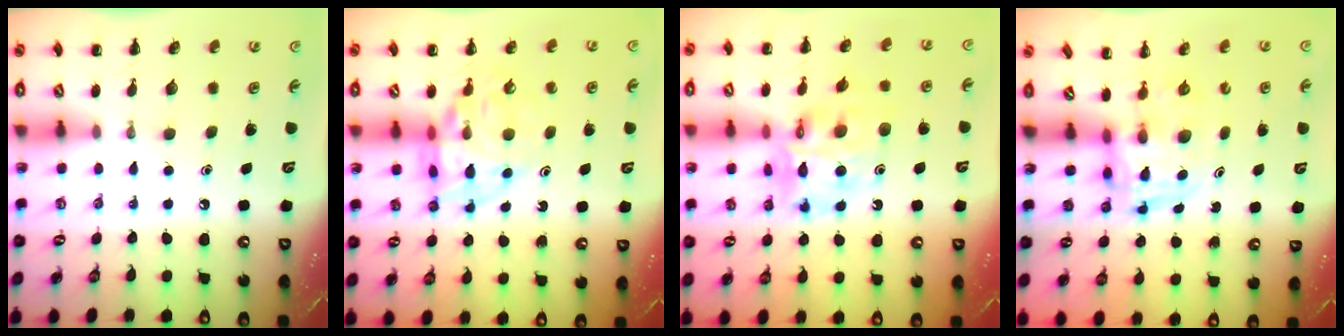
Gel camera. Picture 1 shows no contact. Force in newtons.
{"total": 13.3, "press": 13.0, "slide": 2.9}
{"total": 12.0, "press": 11.6, "slide": 3.2}
{"total": 3.6, "press": 3.5, "slide": 0.6}